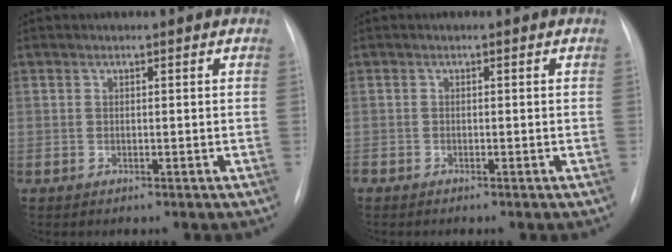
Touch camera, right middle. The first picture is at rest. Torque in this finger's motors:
{"motor_torque": [0.07, -0.07, -0.01, 0.02]}